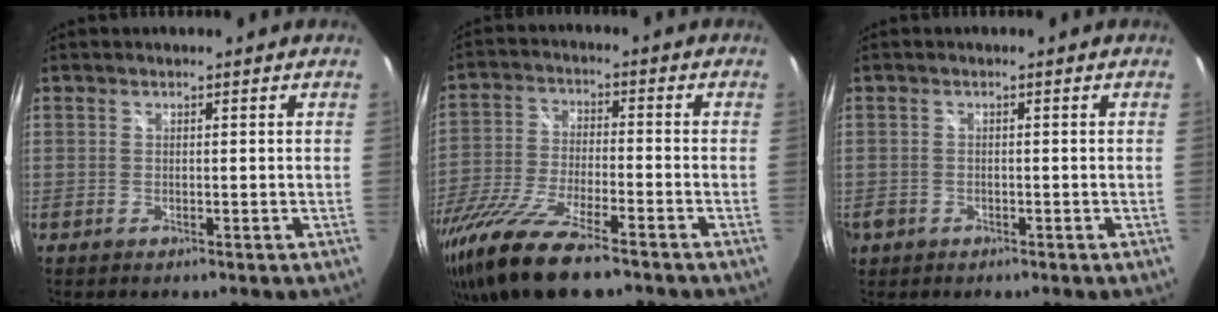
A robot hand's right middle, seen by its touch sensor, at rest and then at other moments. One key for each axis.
{"total": 19.3, "fx": -14.0, "fy": 4.6, "fz": 12.5, "tx": -0.265, "ty": -0.057, "tz": -0.259}
{"total": 2.5, "fx": -1.2, "fy": 2.1, "fz": 0.7, "tx": -0.020, "ty": -0.003, "tz": -0.019}